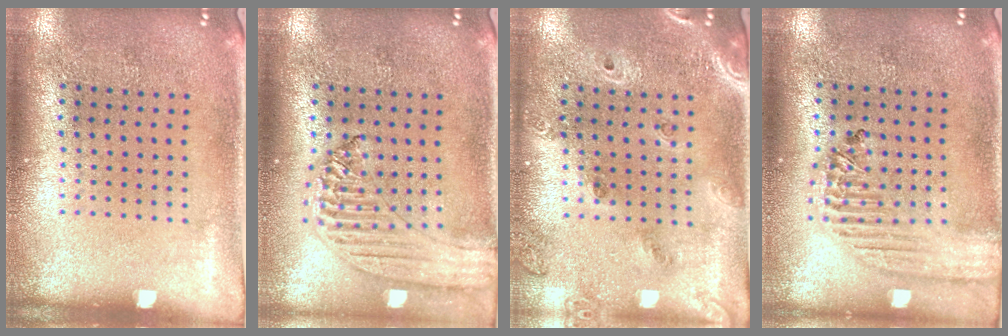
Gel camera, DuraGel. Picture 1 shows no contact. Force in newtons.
{"total": 1.3, "press": 1.2, "slide": 0.2}
{"total": 1.7, "press": 1.5, "slide": 0.7}
{"total": 1.9, "press": 1.7, "slide": 0.7}